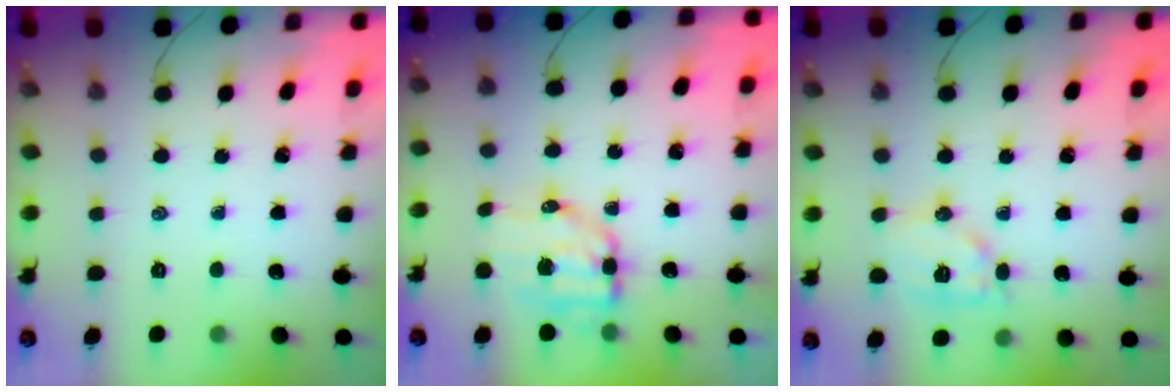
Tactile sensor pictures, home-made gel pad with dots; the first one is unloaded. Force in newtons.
{"total": 8.5, "press": 8.3, "slide": 1.6}
{"total": 10.8, "press": 10.7, "slide": 0.9}